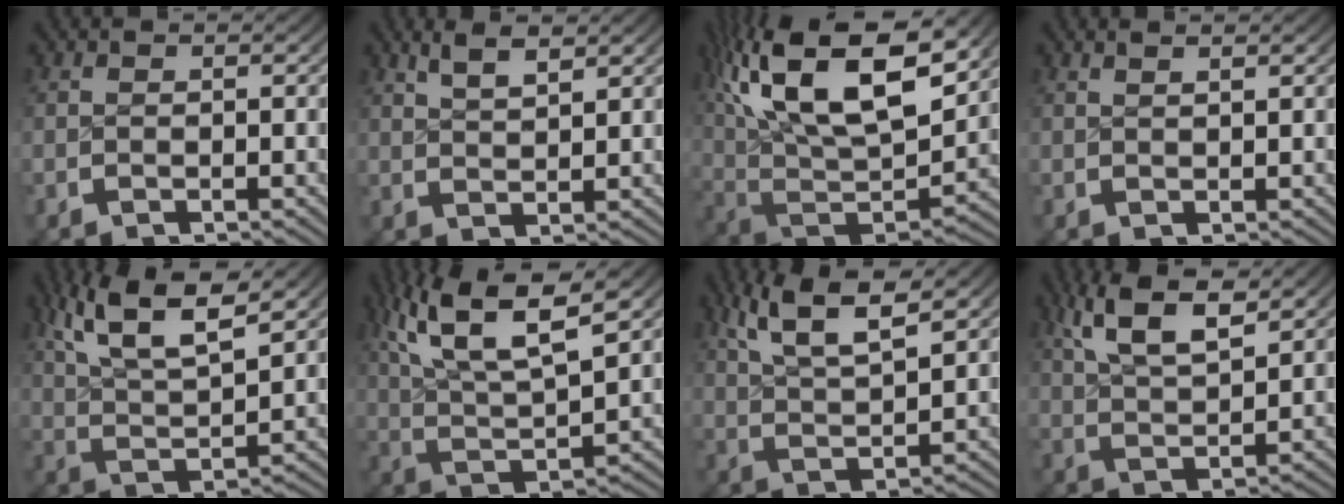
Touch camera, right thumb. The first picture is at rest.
{"total": 3.3, "force": [2.8, 0.4, 1.7], "torque": [-0.027, 0.006, 0.056]}
{"total": 15.6, "force": [3.6, 9.3, 12.0], "torque": [-0.260, -0.032, 0.068]}
{"total": 1.2, "force": [1.1, -0.2, 0.4], "torque": [-0.003, 0.002, 0.023]}
{"total": 10.3, "force": [4.6, 5.7, 7.2], "torque": [-0.145, -0.009, 0.076]}
{"total": 11.6, "force": [4.2, 6.7, 8.6], "torque": [-0.177, -0.013, 0.067]}
{"total": 7.4, "force": [4.1, 3.4, 5.1], "torque": [-0.099, -0.005, 0.075]}
{"total": 6.7, "force": [4.1, 2.7, 4.5], "torque": [-0.088, 0.001, 0.079]}